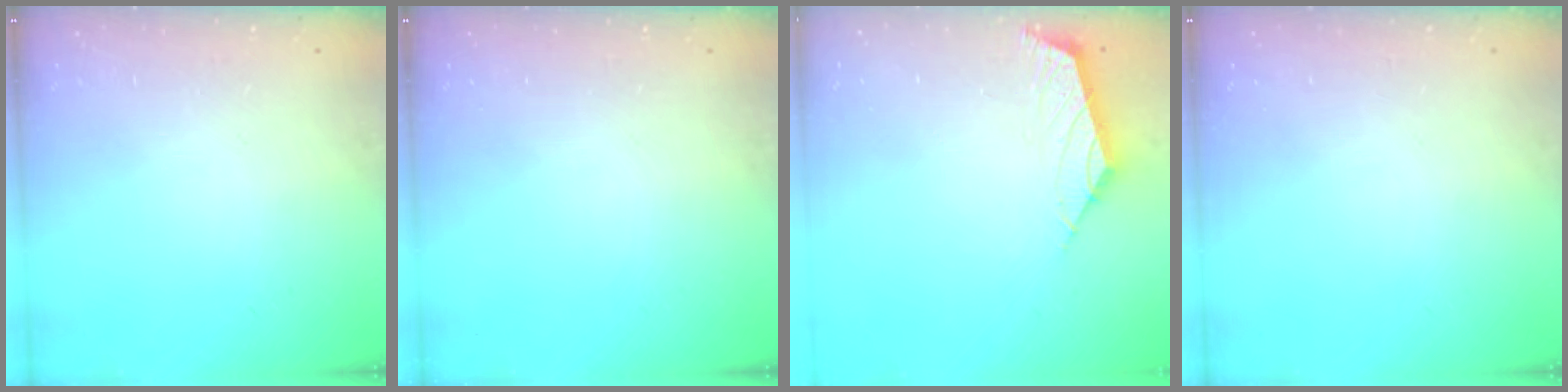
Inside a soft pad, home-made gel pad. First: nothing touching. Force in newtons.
{"total": 0.0}
{"total": 2.9, "press": 2.8, "slide": 0.7}
{"total": 0.0}